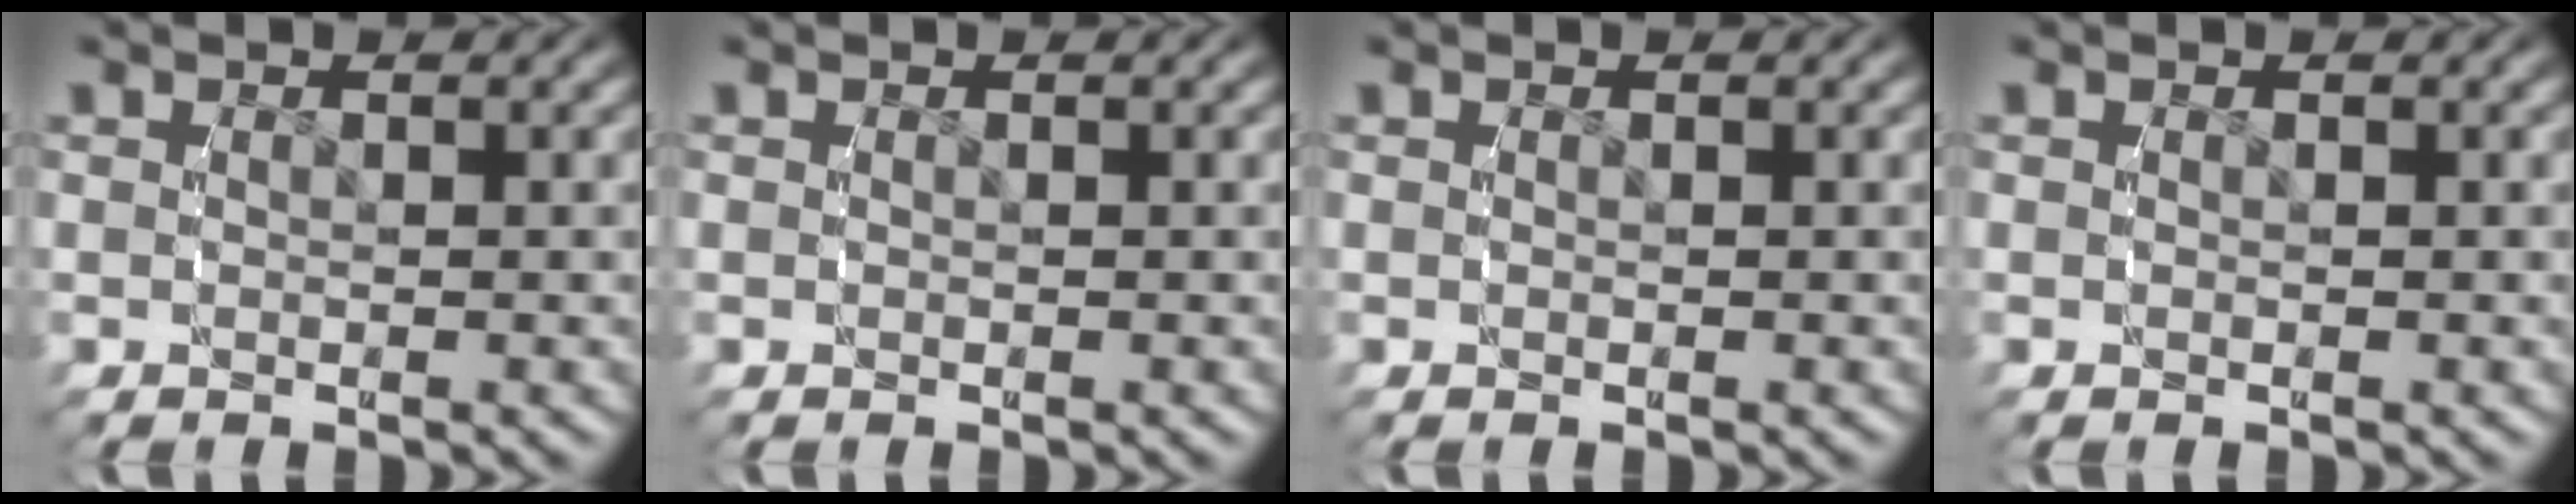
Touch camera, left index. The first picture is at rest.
{"total": 0.0}
{"total": 0.0}
{"total": 0.0}